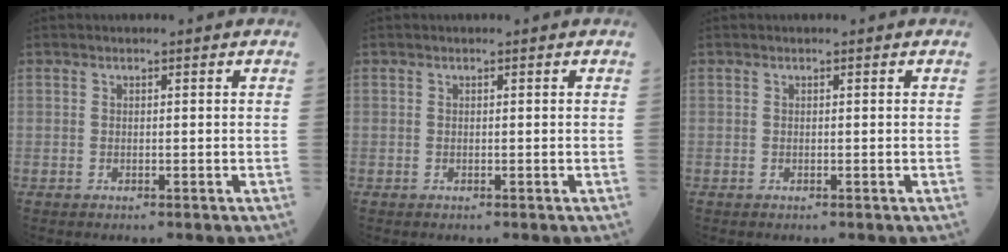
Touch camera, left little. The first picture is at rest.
{"total": 0.0}
{"total": 0.0}